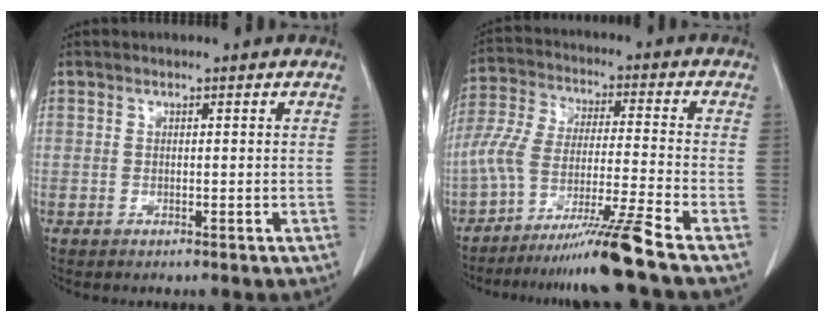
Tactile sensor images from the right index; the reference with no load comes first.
{"total": 11.4, "force": [-8.2, -1.9, 7.6], "torque": [-0.155, -0.007, -0.151]}